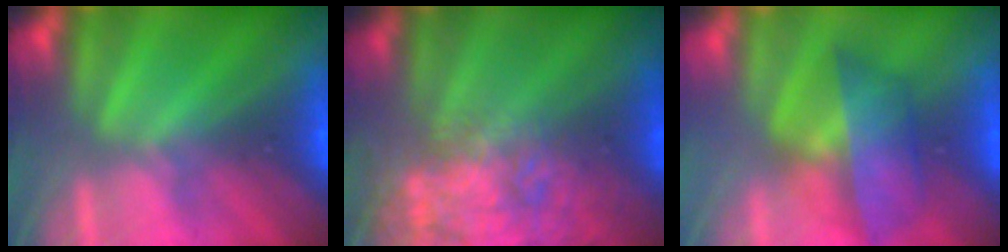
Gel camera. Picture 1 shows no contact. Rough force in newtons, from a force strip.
{"total": 8.6}
{"total": 4.3}